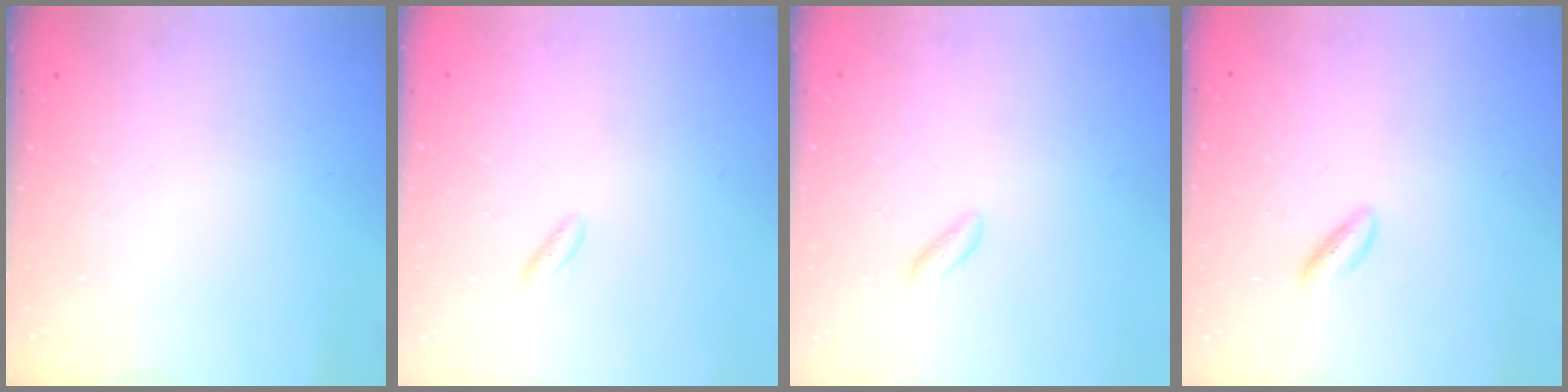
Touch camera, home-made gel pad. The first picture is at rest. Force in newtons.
{"total": 1.9, "press": 1.7, "slide": 0.8}
{"total": 0.7, "press": 0.5, "slide": 0.6}
{"total": 4.6, "press": 4.3, "slide": 1.6}